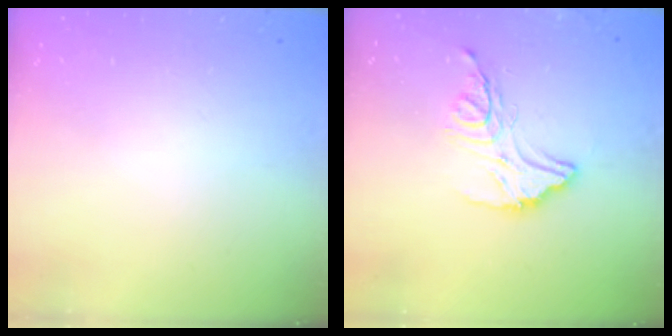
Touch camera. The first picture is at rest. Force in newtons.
{"total": 13.7, "press": 13.6, "slide": 1.2}